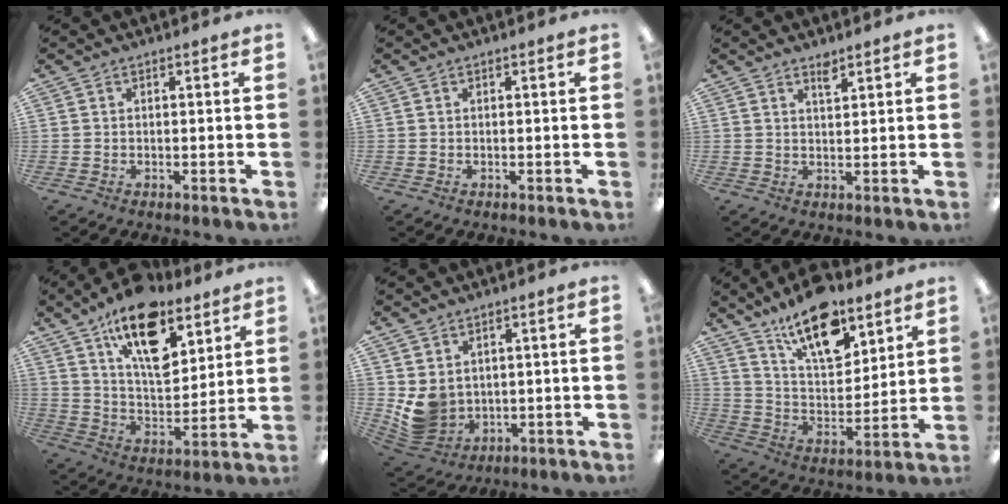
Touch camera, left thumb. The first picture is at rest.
{"total": 0.0}
{"total": 2.6, "force": [2.2, 0.6, 1.3], "torque": [-0.023, -0.004, 0.039]}
{"total": 18.5, "force": [11.5, 8.7, 11.5], "torque": [-0.181, -0.056, 0.198]}
{"total": 6.6, "force": [2.1, 5.7, 2.5], "torque": [-0.072, -0.015, 0.047]}
{"total": 17.6, "force": [12.2, 7.6, 10.2], "torque": [-0.168, -0.064, 0.211]}